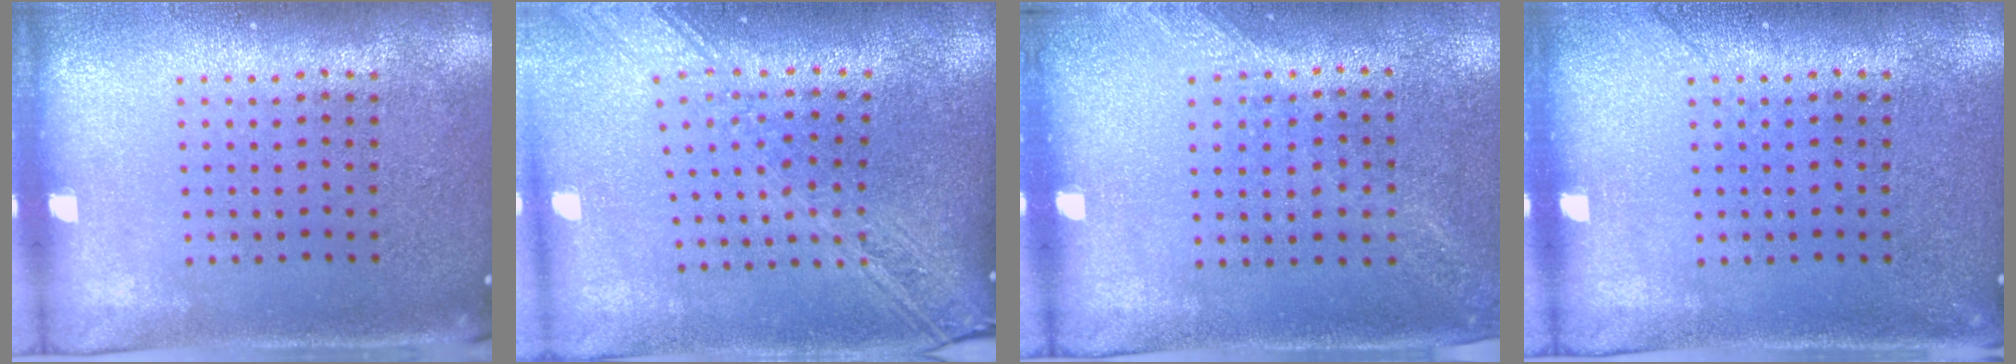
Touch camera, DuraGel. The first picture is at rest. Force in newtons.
{"total": 2.6, "press": 2.1, "slide": 1.6}
{"total": 1.2, "press": 1.2, "slide": 0.4}
{"total": 0.8, "press": 0.8, "slide": 0.1}